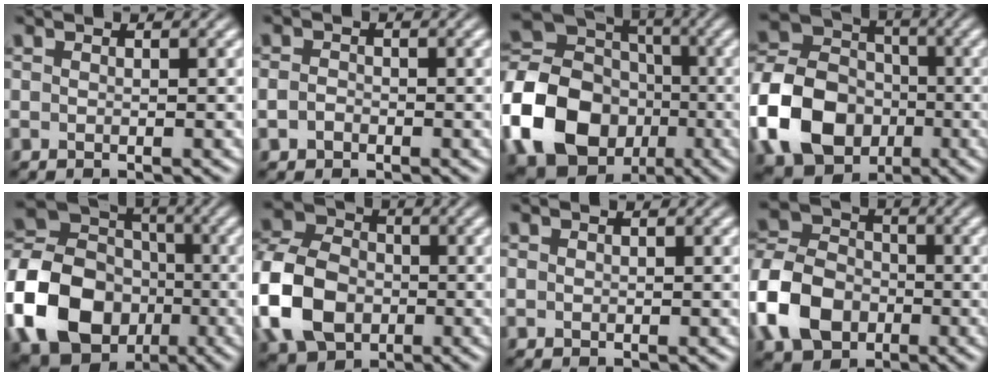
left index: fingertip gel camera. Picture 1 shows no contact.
{"total": 1.0, "force": [-0.5, 0.8, 0.3], "torque": [-0.004, 0.005, -0.012]}
{"total": 16.9, "force": [-4.8, 14.2, 7.8], "torque": [-0.184, -0.020, -0.117]}
{"total": 10.9, "force": [-3.1, 8.6, 5.8], "torque": [-0.126, 0.009, -0.075]}
{"total": 14.2, "force": [-4.0, 11.5, 7.2], "torque": [-0.175, -0.011, -0.089]}
{"total": 9.9, "force": [-2.5, 7.5, 6.0], "torque": [-0.135, 0.000, -0.062]}
{"total": 0.0}
{"total": 7.5, "force": [-2.5, 5.9, 4.0], "torque": [-0.079, 0.008, -0.067]}